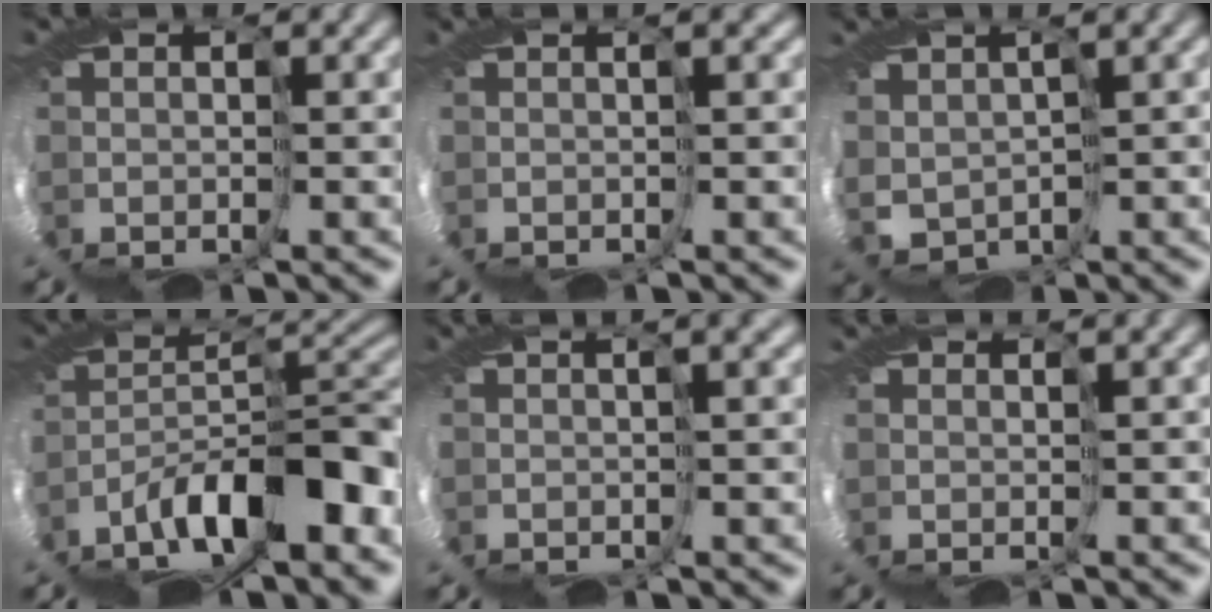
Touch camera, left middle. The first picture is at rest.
{"total": 3.2, "force": [-0.6, -2.5, -1.9], "torque": [0.032, -0.007, 0.004]}
{"total": 2.0, "force": [1.7, 0.3, -1.0], "torque": [-0.019, -0.021, 0.030]}
{"total": 6.3, "force": [-4.6, -0.1, 4.2], "torque": [-0.082, 0.011, -0.074]}
{"total": 2.9, "force": [-0.2, -2.8, -0.9], "torque": [0.010, -0.001, 0.011]}
{"total": 2.6, "force": [1.0, -2.0, -1.4], "torque": [0.032, 0.001, 0.021]}